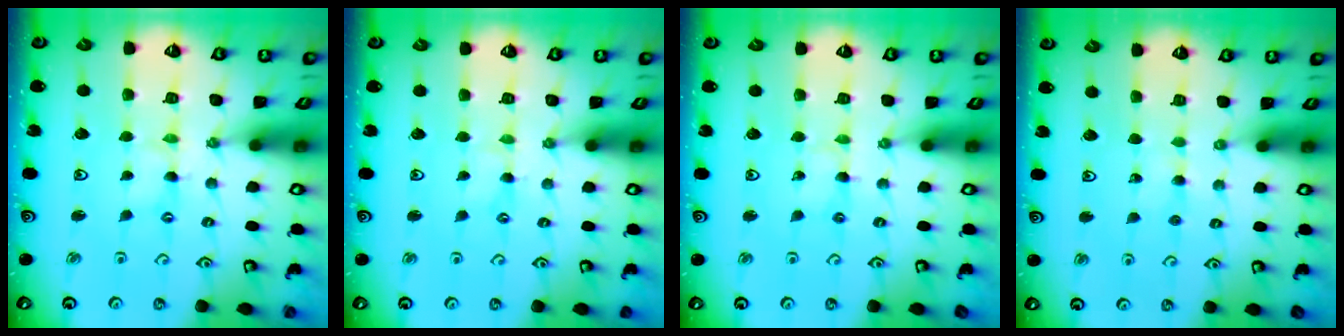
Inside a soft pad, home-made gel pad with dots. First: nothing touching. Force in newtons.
{"total": 0.8, "press": 0.8, "slide": 0.2}
{"total": 2.1, "press": 2.0, "slide": 0.3}
{"total": 2.5, "press": 2.5, "slide": 0.3}